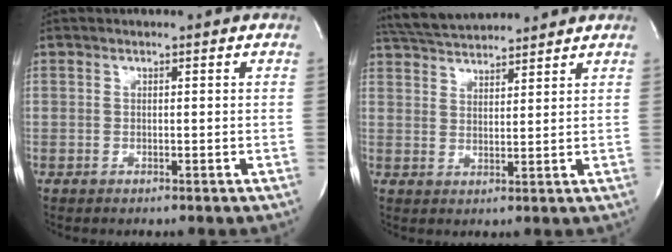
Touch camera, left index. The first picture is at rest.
{"total": 9.0, "force": [8.6, 0.7, 2.4], "torque": [-0.054, 0.028, 0.147]}